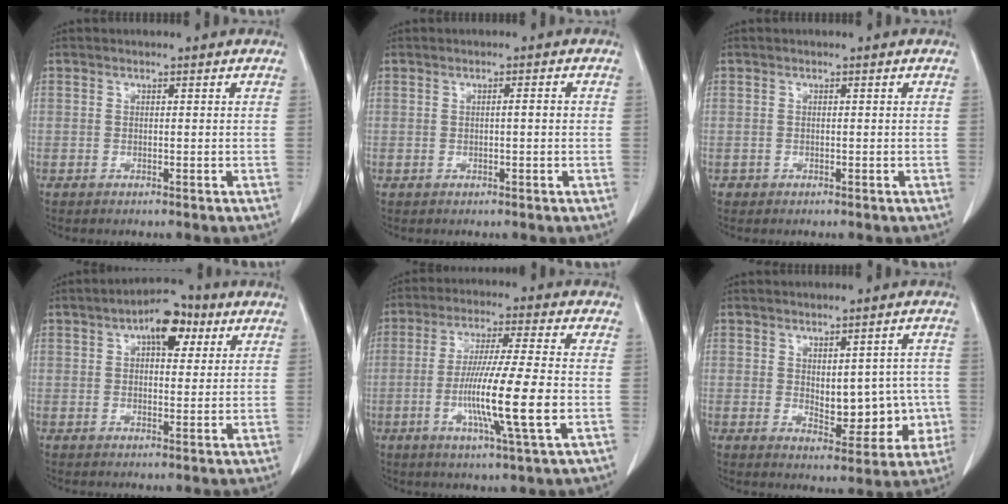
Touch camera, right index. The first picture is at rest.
{"total": 1.7, "force": [0.0, 0.4, 1.6], "torque": [-0.031, 0.005, 0.003]}
{"total": 0.8, "force": [-0.3, 0.8, 0.0], "torque": [0.001, 0.005, -0.004]}
{"total": 8.0, "force": [3.5, 3.8, 6.1], "torque": [-0.094, 0.023, 0.052]}
{"total": 13.2, "force": [-3.0, -0.1, 12.9], "torque": [-0.238, -0.014, -0.058]}
{"total": 9.7, "force": [-0.3, 5.2, 8.2], "torque": [-0.096, 0.013, 0.015]}